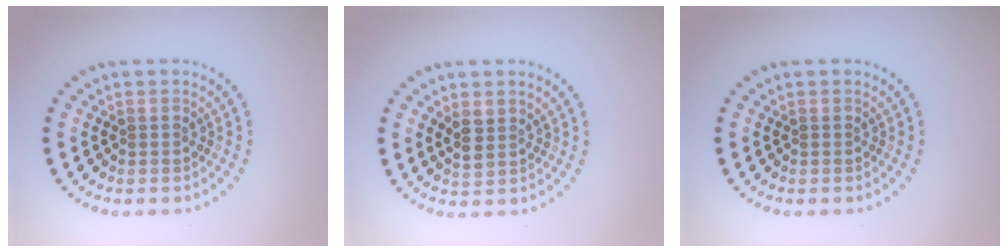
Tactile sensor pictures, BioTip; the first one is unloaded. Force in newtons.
{"total": 1.9, "press": 1.7, "slide": 0.9}
{"total": 0.0}